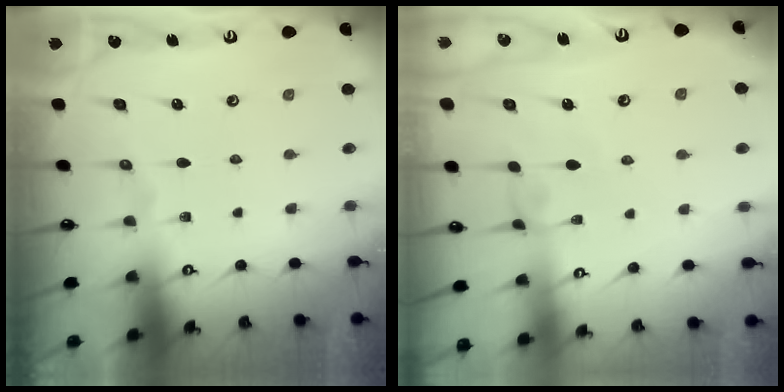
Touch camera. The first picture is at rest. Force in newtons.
{"total": 2.8, "press": 2.8, "slide": 0.2}